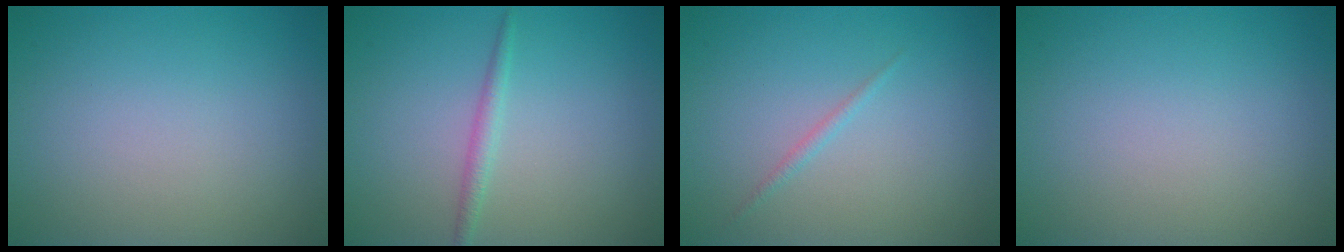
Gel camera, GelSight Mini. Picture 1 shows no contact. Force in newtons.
{"total": 1.3, "press": 1.3, "slide": 0.1}
{"total": 0.7, "press": 0.7, "slide": 0.0}
{"total": 0.0}